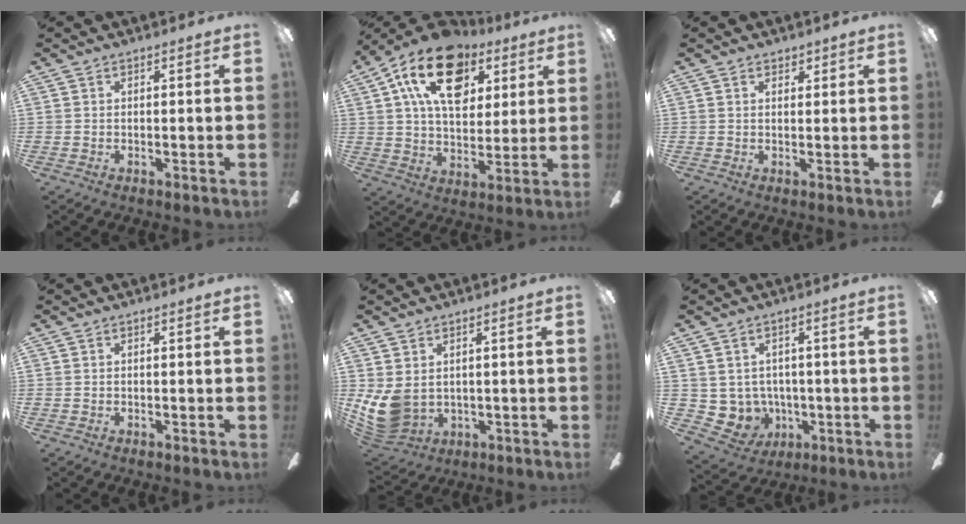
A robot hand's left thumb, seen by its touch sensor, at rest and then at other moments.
{"total": 18.5, "force": [9.0, 11.4, 11.5], "torque": [-0.188, -0.016, 0.158]}
{"total": 1.5, "force": [1.1, 1.0, 0.4], "torque": [-0.001, -0.001, 0.019]}
{"total": 0.0}
{"total": 8.0, "force": [-0.1, 5.9, 5.3], "torque": [-0.131, -0.009, 0.002]}
{"total": 5.3, "force": [0.6, 5.2, 0.7], "torque": [-0.055, -0.014, 0.017]}